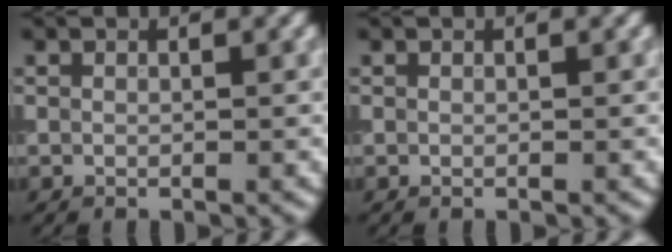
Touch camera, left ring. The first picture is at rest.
{"total": 0.0}